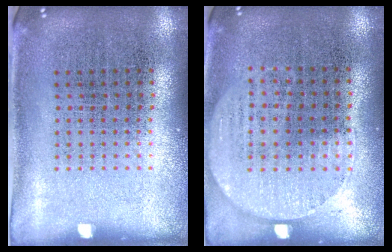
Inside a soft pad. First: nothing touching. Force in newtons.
{"total": 0.6, "press": 0.4, "slide": 0.5}